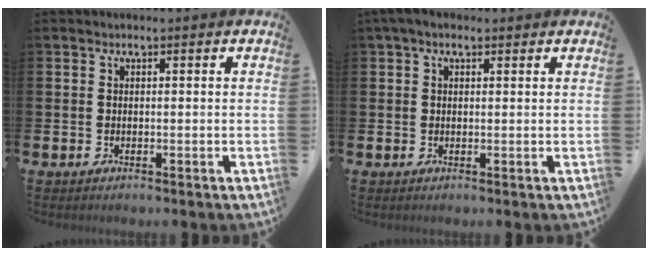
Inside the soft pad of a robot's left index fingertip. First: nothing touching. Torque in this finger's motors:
{"motor_torque": [1.11, -1.04, 0.14, 0.09]}